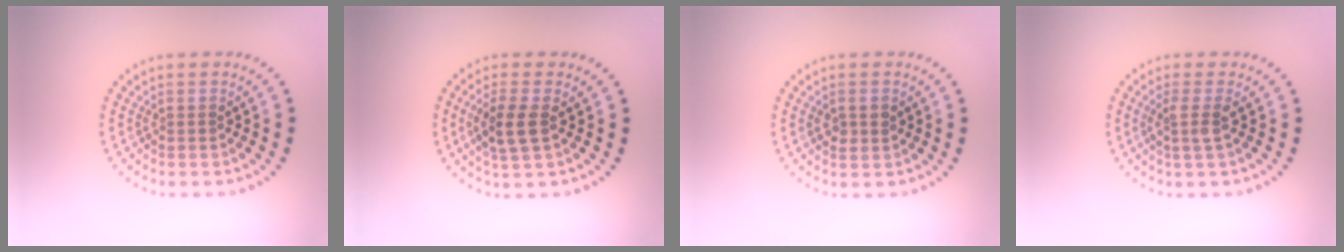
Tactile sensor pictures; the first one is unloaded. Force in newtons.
{"total": 2.9, "press": 2.7, "slide": 1.0}
{"total": 1.5, "press": 1.5, "slide": 0.1}
{"total": 1.8, "press": 1.4, "slide": 1.2}